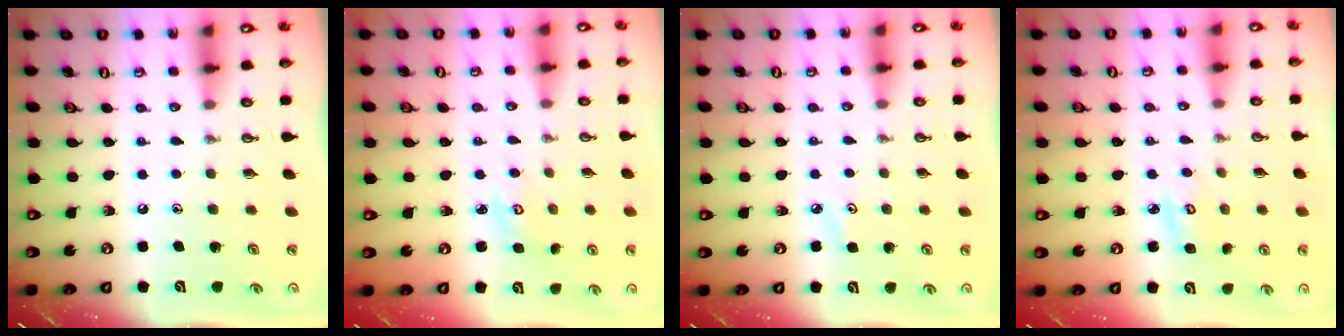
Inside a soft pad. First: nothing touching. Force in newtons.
{"total": 2.7, "press": 2.7, "slide": 0.4}
{"total": 2.9, "press": 2.9, "slide": 0.3}
{"total": 2.9, "press": 2.9, "slide": 0.1}